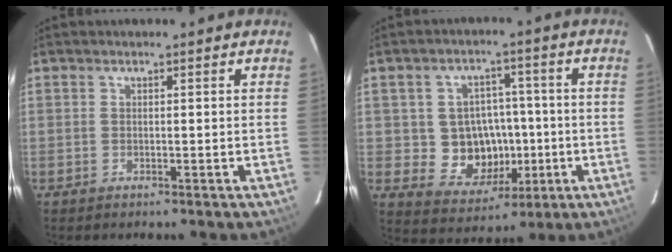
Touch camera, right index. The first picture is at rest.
{"total": 10.6, "force": [-1.3, 9.5, 4.5], "torque": [-0.098, 0.013, -0.001]}